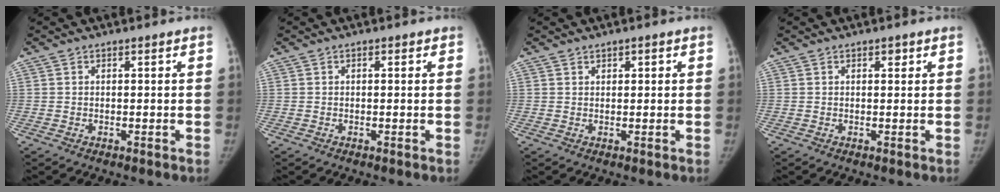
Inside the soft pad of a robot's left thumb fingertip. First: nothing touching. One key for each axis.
{"total": 0.9, "fx": 0.4, "fy": 0.5, "fz": 0.7, "tx": -0.007, "ty": 0.000, "tz": 0.003}
{"total": 1.5, "fx": 0.9, "fy": 0.9, "fz": 0.9, "tx": -0.006, "ty": -0.003, "tz": 0.013}
{"total": 1.2, "fx": 0.7, "fy": 0.6, "fz": 0.8, "tx": -0.006, "ty": -0.002, "tz": 0.010}